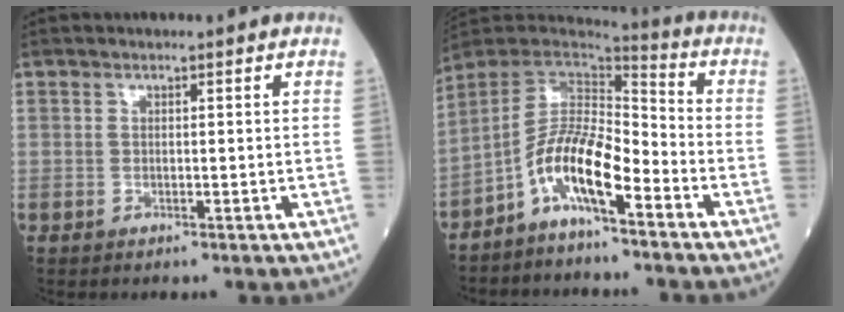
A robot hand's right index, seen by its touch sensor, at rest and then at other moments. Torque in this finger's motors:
{"motor_torque": [1.15, -0.99, 0.61, 0.21]}